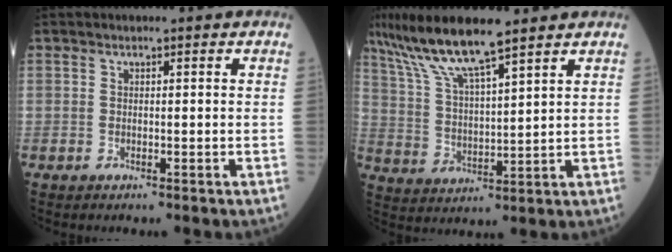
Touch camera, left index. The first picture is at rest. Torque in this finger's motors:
{"motor_torque": [0.21, -0.41, 0.47, 0.19]}